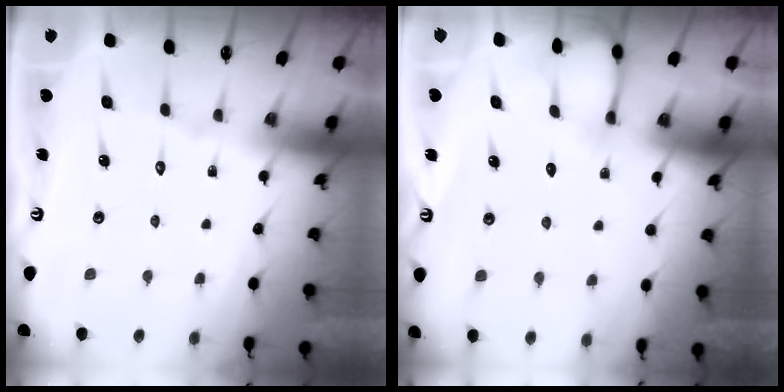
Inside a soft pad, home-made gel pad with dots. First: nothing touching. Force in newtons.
{"total": 4.8, "press": 4.8, "slide": 0.5}